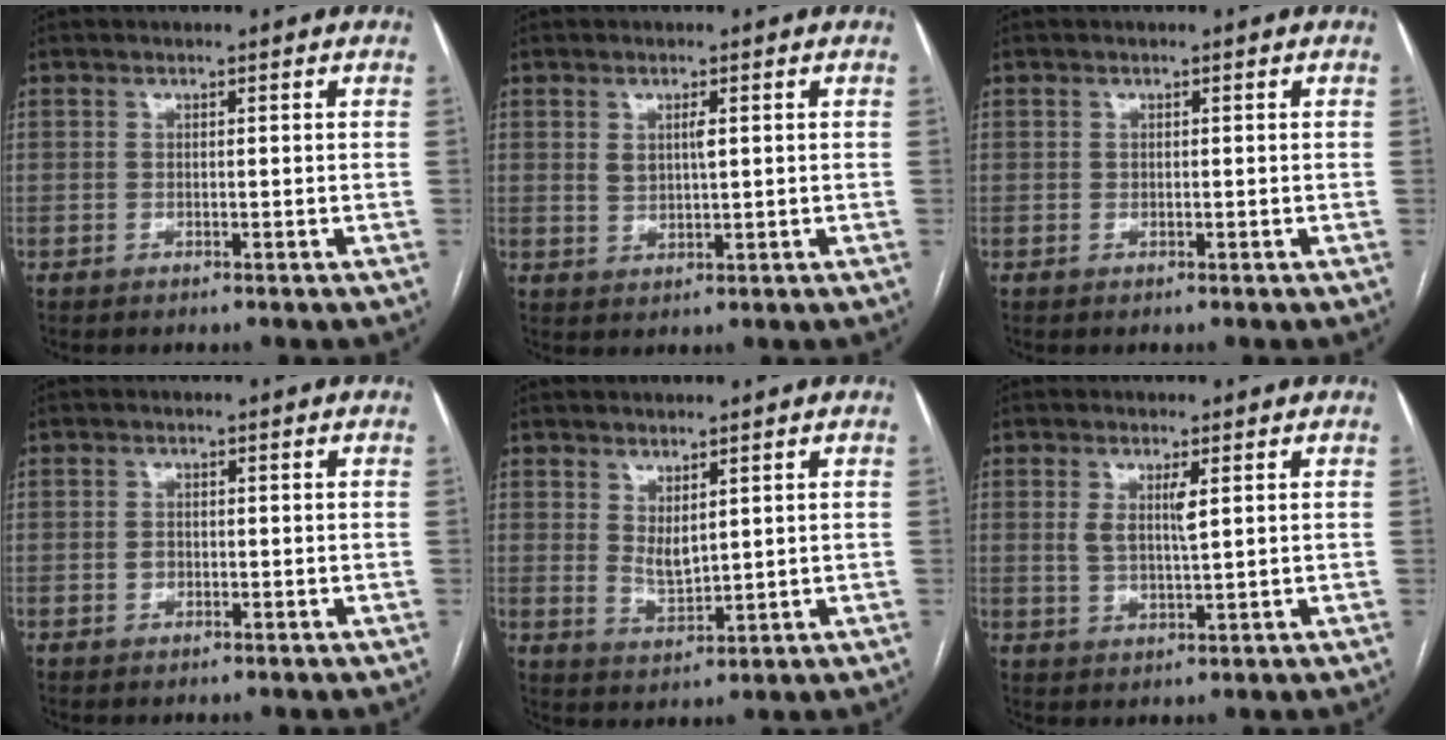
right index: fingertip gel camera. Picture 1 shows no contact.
{"total": 2.7, "force": [0.9, 1.0, 2.3], "torque": [-0.046, -0.001, 0.020]}
{"total": 0.0}
{"total": 1.1, "force": [-0.2, 1.0, 0.5], "torque": [-0.007, 0.004, -0.001]}
{"total": 3.5, "force": [1.6, 1.5, 2.7], "torque": [-0.054, -0.012, 0.041]}
{"total": 3.8, "force": [1.2, 0.8, 3.6], "torque": [-0.072, -0.004, 0.024]}